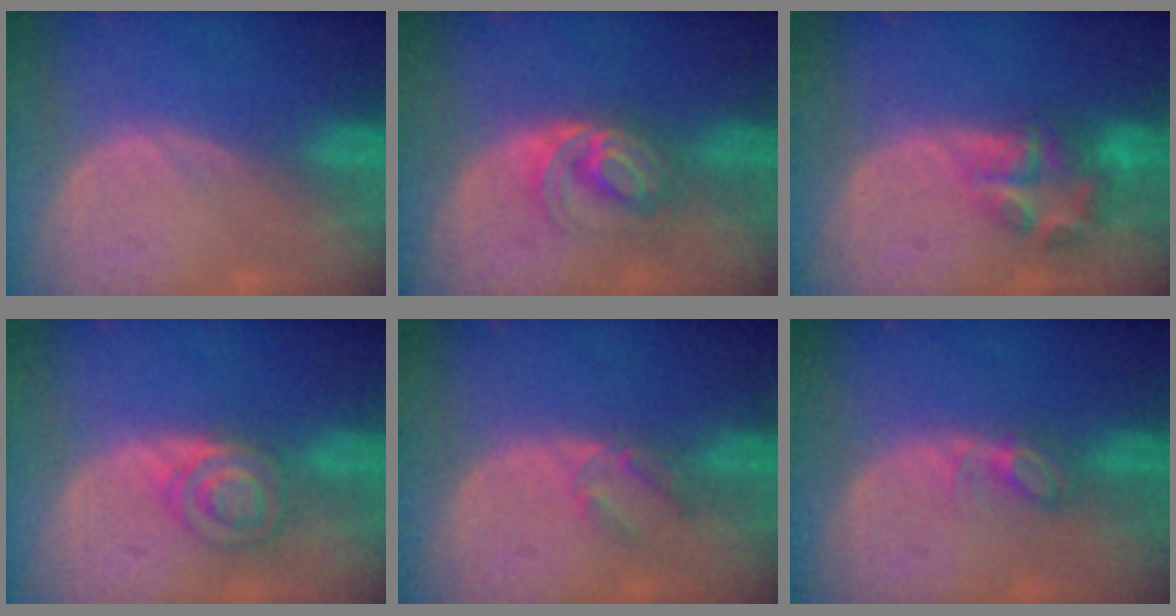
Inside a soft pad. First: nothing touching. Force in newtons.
{"total": 5.5, "press": 5.3, "slide": 1.3}
{"total": 6.8, "press": 6.2, "slide": 2.9}
{"total": 5.2, "press": 5.2, "slide": 0.4}
{"total": 2.7, "press": 2.5, "slide": 1.0}
{"total": 2.8, "press": 2.8, "slide": 0.4}